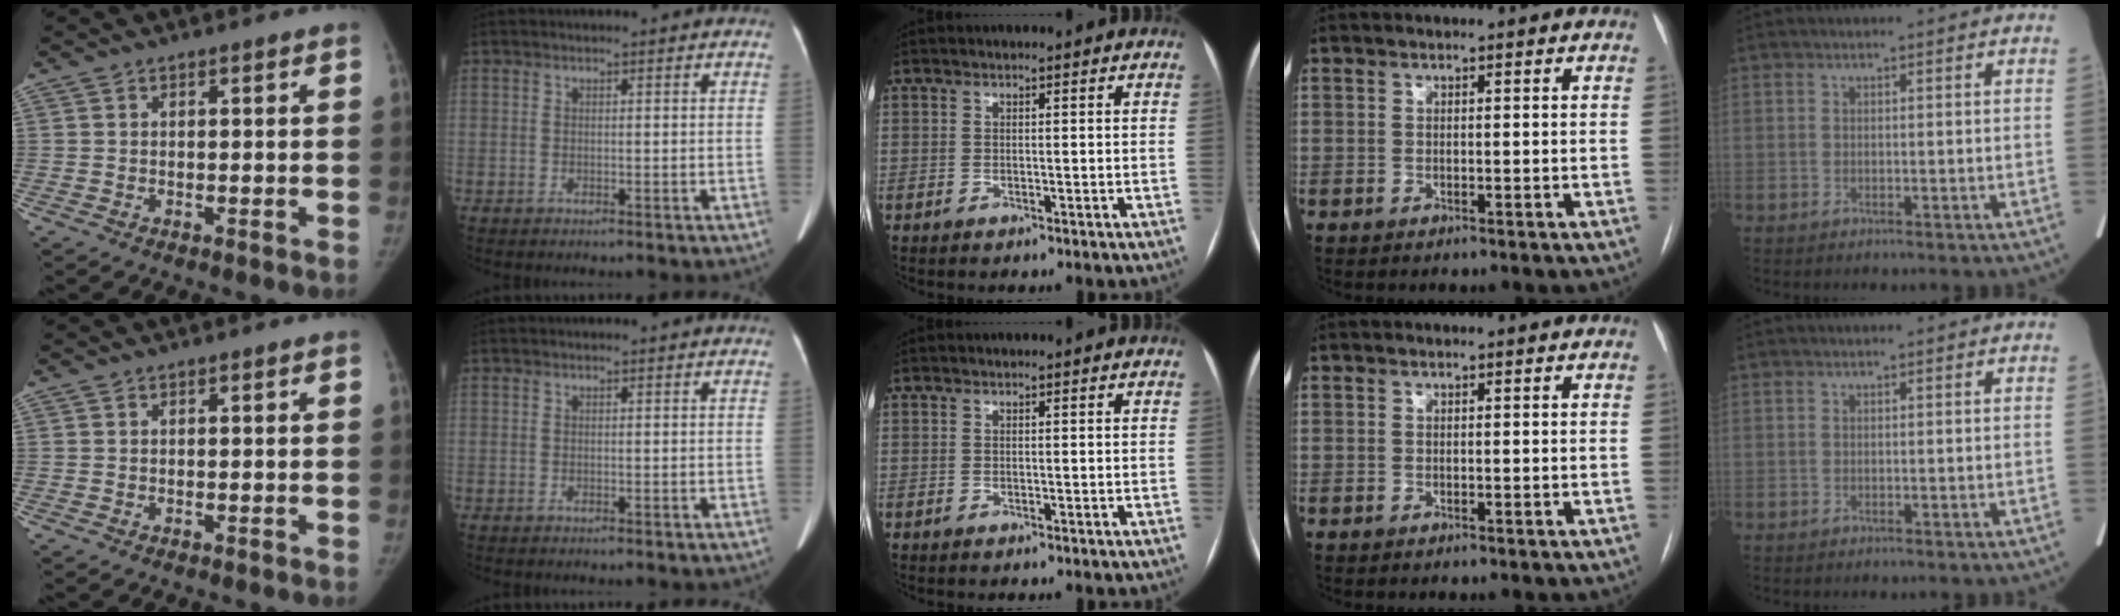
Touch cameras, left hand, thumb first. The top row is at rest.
{}